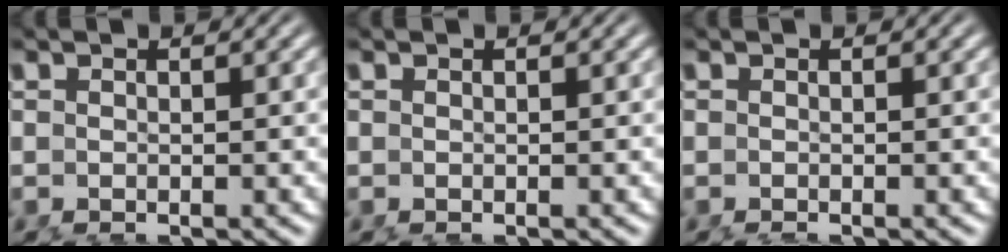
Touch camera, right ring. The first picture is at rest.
{"total": 0.0}
{"total": 0.7, "force": [-0.6, -0.3, 0.2], "torque": [0.000, -0.003, -0.008]}